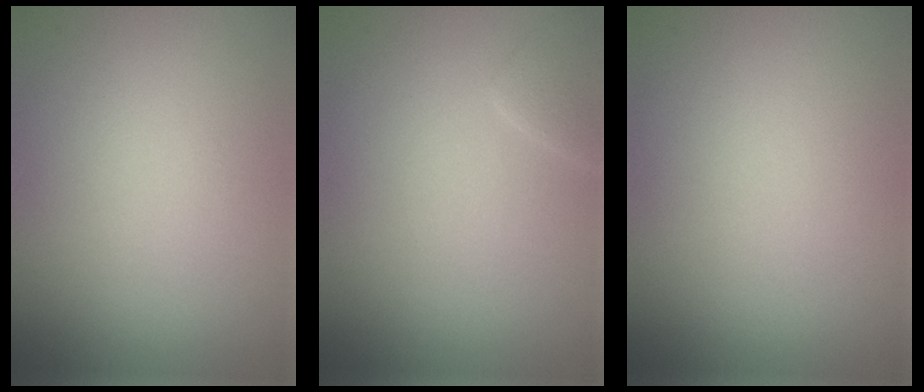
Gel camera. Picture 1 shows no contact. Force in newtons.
{"total": 1.4, "press": 1.4, "slide": 0.1}
{"total": 0.0}